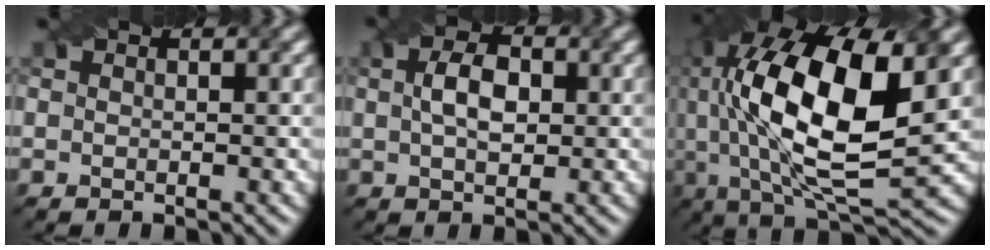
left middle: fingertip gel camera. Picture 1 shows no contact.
{"total": 3.7, "force": [0.5, 2.2, 3.0], "torque": [-0.059, 0.006, 0.007]}
{"total": 16.5, "force": [3.0, 6.8, 14.8], "torque": [-0.283, 0.007, 0.052]}